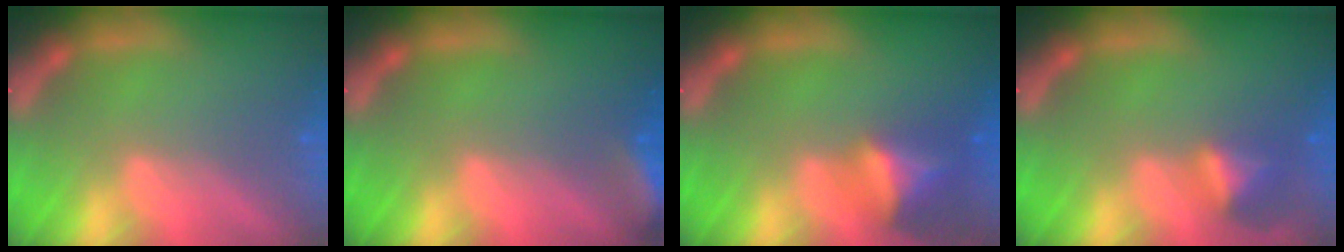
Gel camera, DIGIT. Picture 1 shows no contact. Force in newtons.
{"total": 4.4}
{"total": 4.9}
{"total": 2.9}